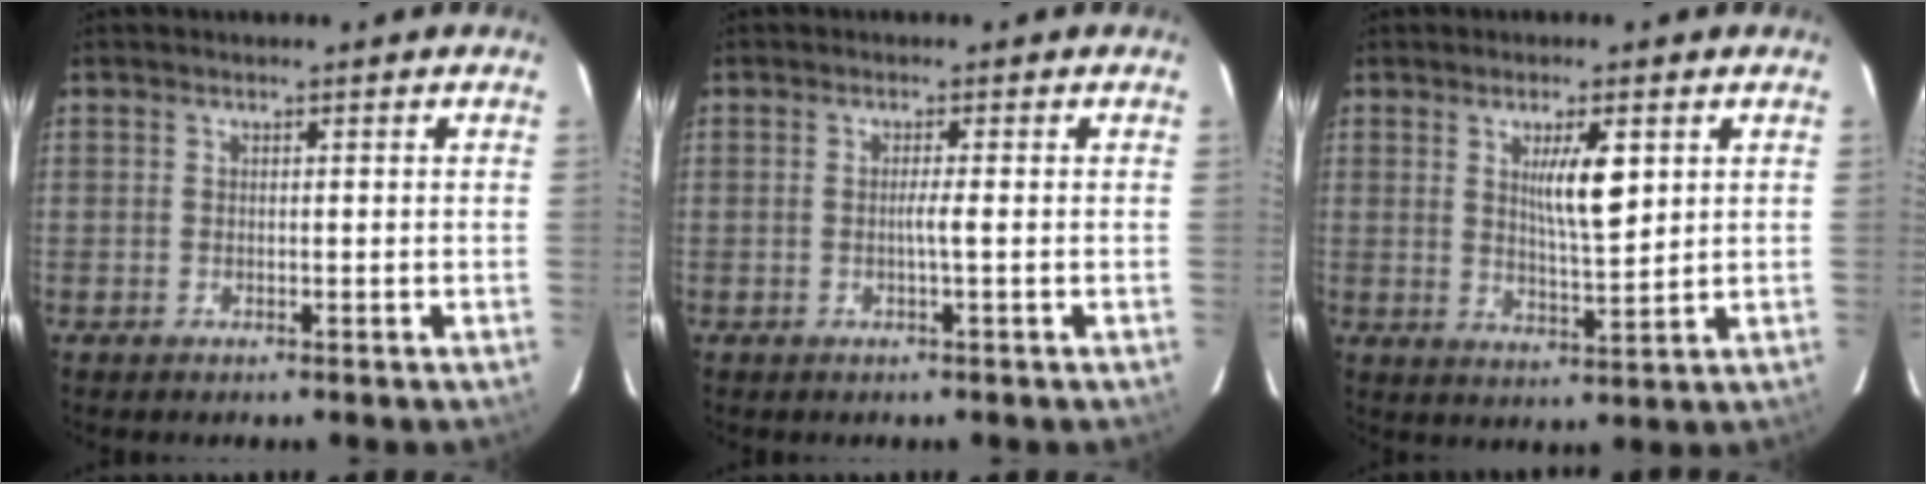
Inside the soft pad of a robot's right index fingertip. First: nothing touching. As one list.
[{"total": 1.4, "force": [-0.3, -0.3, 1.4], "torque": [-0.027, 0.000, -0.006]}, {"total": 6.5, "force": [2.2, 1.2, 6.1], "torque": [-0.103, -0.005, 0.040]}]